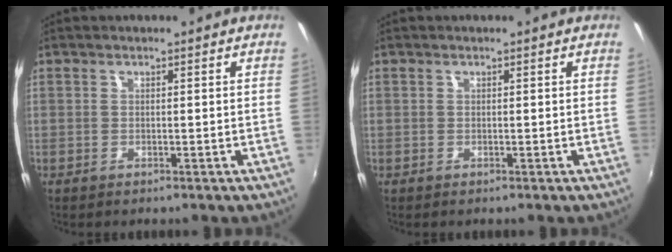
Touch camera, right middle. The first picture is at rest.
{"total": 0.0}